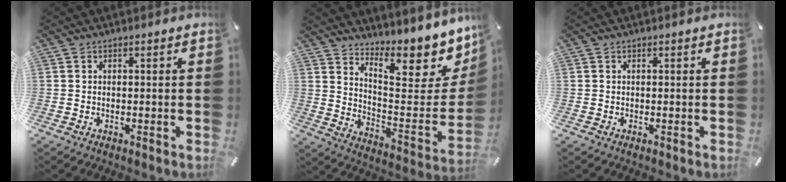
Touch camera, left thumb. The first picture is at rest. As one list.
[{"total": 15.6, "force": [11.4, 5.5, 9.1], "torque": [-0.109, -0.111, 0.185]}, {"total": 0.0}]